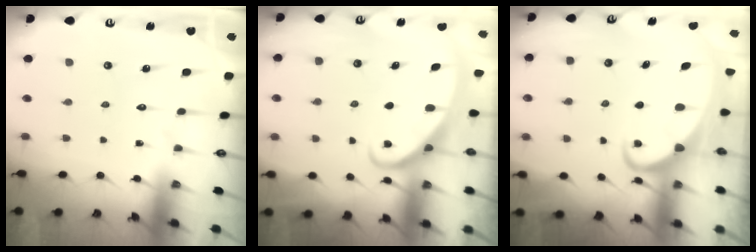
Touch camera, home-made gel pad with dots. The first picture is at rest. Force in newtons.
{"total": 2.8, "press": 2.8, "slide": 0.3}
{"total": 3.0, "press": 2.9, "slide": 0.3}